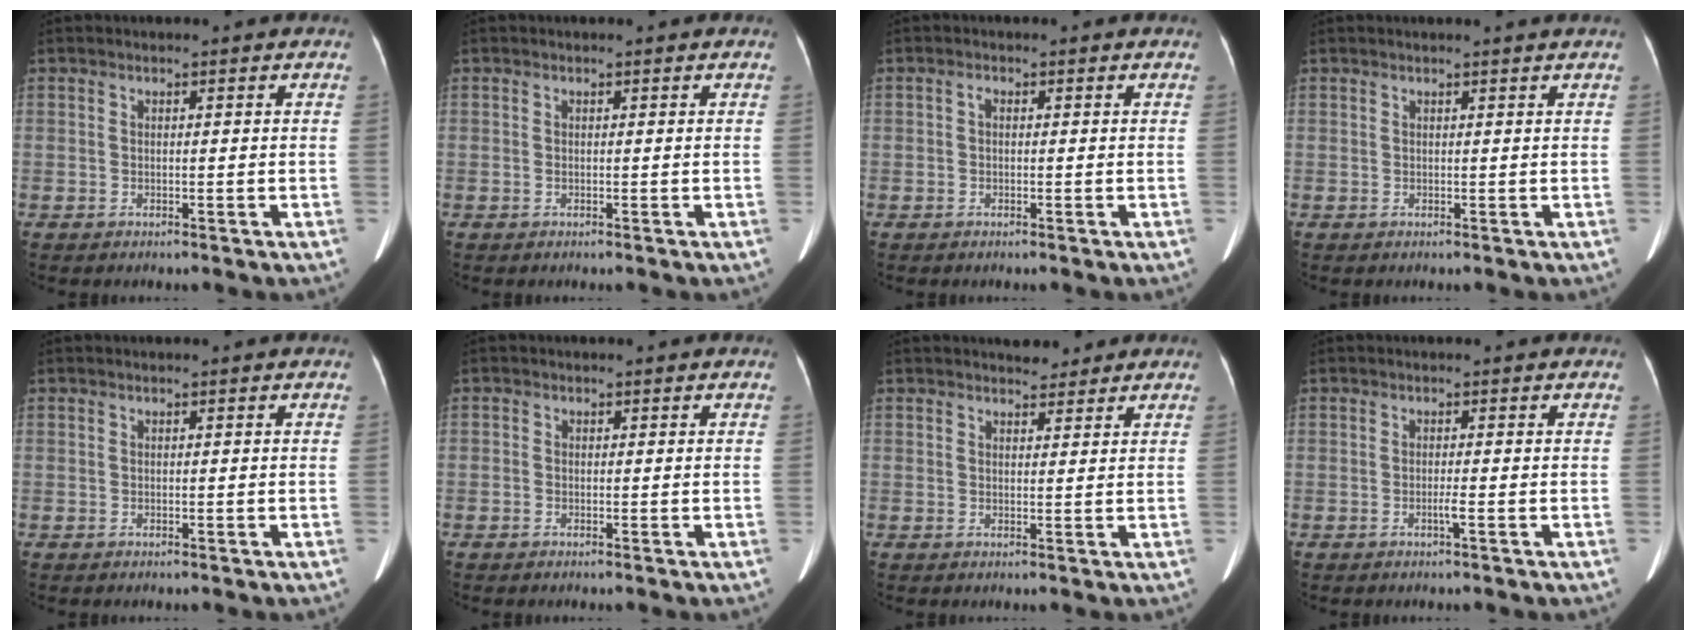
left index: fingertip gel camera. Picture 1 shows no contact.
{"total": 0.0}
{"total": 0.7, "force": [0.0, 0.5, 0.4], "torque": [-0.007, 0.004, -0.001]}
{"total": 1.1, "force": [1.1, -0.3, 0.3], "torque": [-0.014, -0.003, 0.017]}
{"total": 0.0}
{"total": 0.5, "force": [-0.5, 0.2, 0.0], "torque": [-0.004, -0.003, -0.011]}
{"total": 3.0, "force": [2.7, 1.0, 0.7], "torque": [-0.007, 0.003, 0.037]}
{"total": 1.0, "force": [-0.7, -0.3, 0.7], "torque": [-0.014, -0.005, -0.012]}